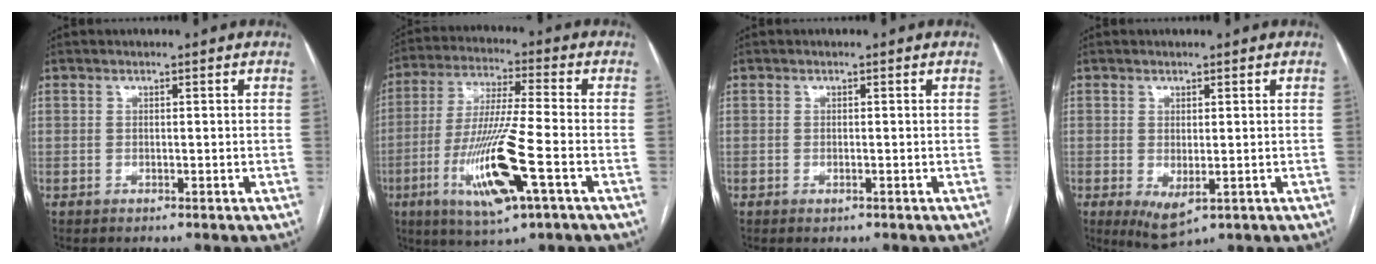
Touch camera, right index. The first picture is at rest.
{"total": 15.1, "force": [-5.3, 1.0, 14.1], "torque": [-0.286, -0.024, -0.095]}
{"total": 0.7, "force": [-0.4, 0.3, 0.5], "torque": [-0.006, -0.002, -0.004]}
{"total": 4.6, "force": [-1.1, 2.0, 4.0], "torque": [-0.066, -0.014, -0.001]}